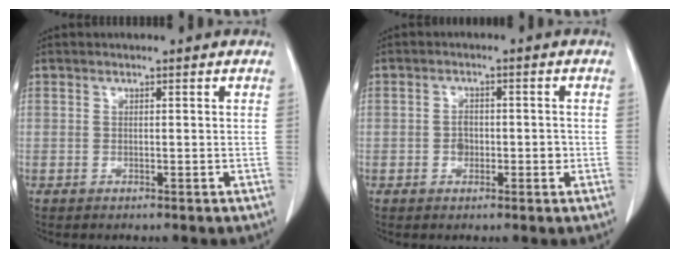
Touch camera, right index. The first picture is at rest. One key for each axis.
{"total": 2.8, "fx": -0.5, "fy": 1.9, "fz": 2.0, "tx": -0.029, "ty": 0.005, "tz": -0.007}